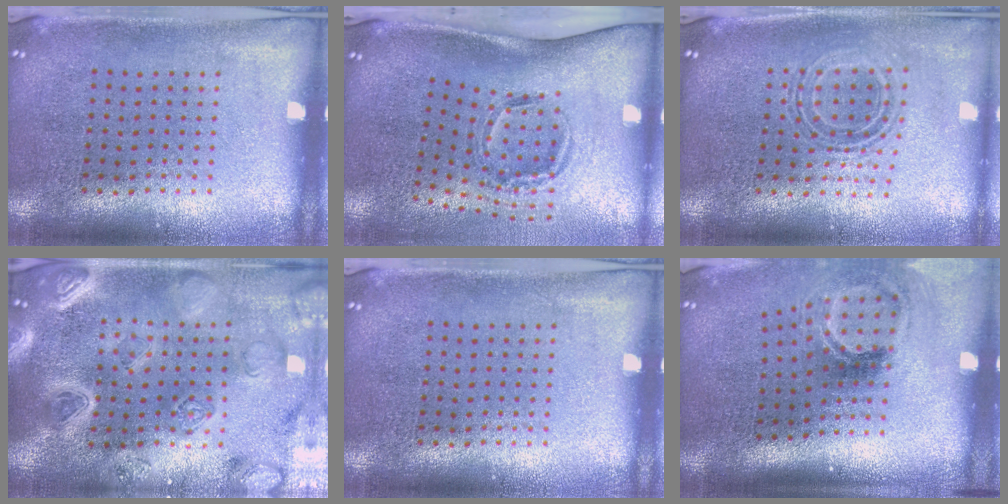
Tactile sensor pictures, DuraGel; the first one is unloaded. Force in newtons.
{"total": 2.0, "press": 1.2, "slide": 1.6}
{"total": 0.7, "press": 0.6, "slide": 0.3}
{"total": 4.4, "press": 3.9, "slide": 2.1}
{"total": 0.0}
{"total": 2.1, "press": 1.3, "slide": 1.6}